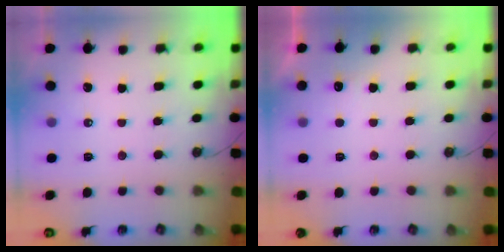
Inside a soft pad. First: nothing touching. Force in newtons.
{"total": 5.0, "press": 4.8, "slide": 1.2}